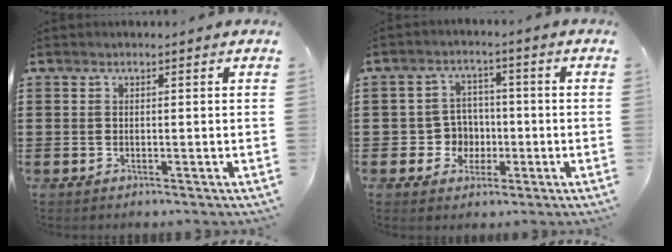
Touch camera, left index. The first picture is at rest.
{"total": 5.0, "force": [-0.9, 4.7, 1.3], "torque": [-0.034, 0.009, -0.018]}